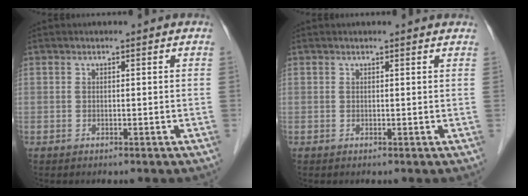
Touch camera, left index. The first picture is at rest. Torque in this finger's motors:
{"motor_torque": [0.16, -0.12, -0.03, -0.01]}